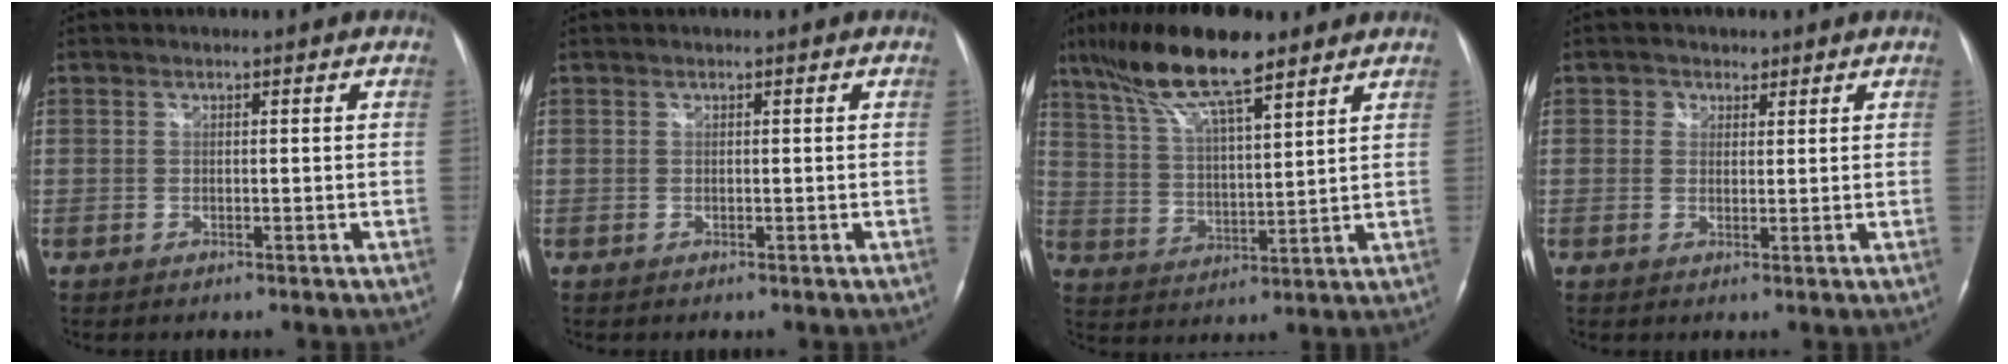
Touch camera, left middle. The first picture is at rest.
{"total": 0.0}
{"total": 14.6, "force": [10.2, 2.7, 10.0], "torque": [-0.192, 0.021, 0.188]}
{"total": 2.3, "force": [1.2, 2.0, 0.3], "torque": [0.000, 0.003, 0.013]}